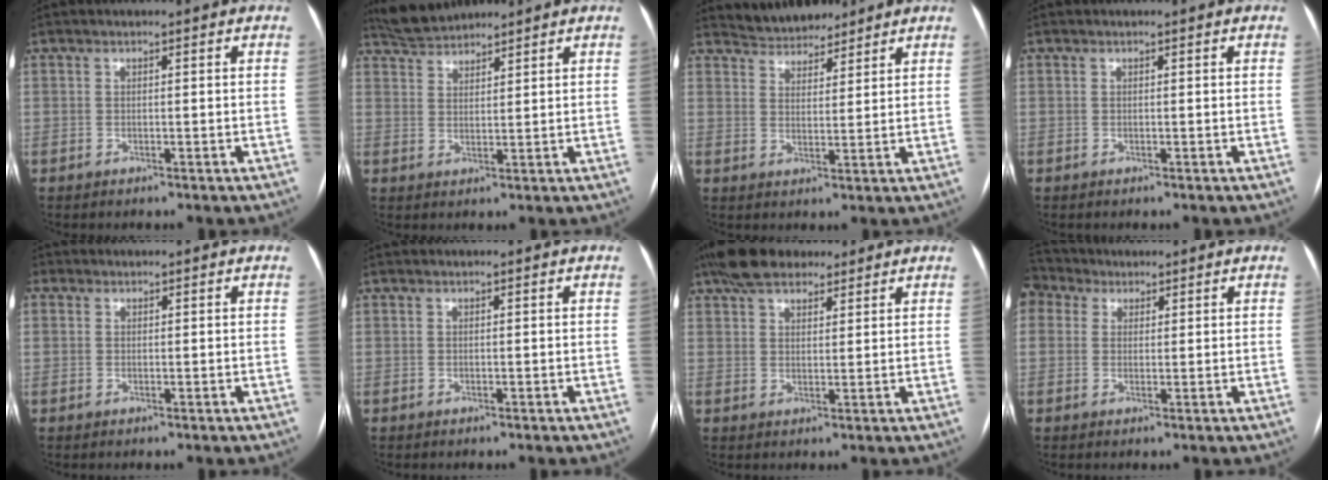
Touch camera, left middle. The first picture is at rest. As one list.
[{"total": 4.6, "force": [4.6, 0.5, 0.3], "torque": [-0.016, 0.020, 0.091]}, {"total": 6.3, "force": [5.9, 2.1, 0.6], "torque": [-0.011, 0.016, 0.099]}, {"total": 0.0}, {"total": 0.8, "force": [0.0, 0.8, 0.1], "torque": [0.000, 0.001, 0.003]}, {"total": 0.0}, {"total": 8.5, "force": [6.5, 3.8, 3.9], "torque": [-0.070, 0.029, 0.113]}, {"total": 4.0, "force": [3.0, 2.5, 0.8], "torque": [-0.026, 0.027, 0.066]}]